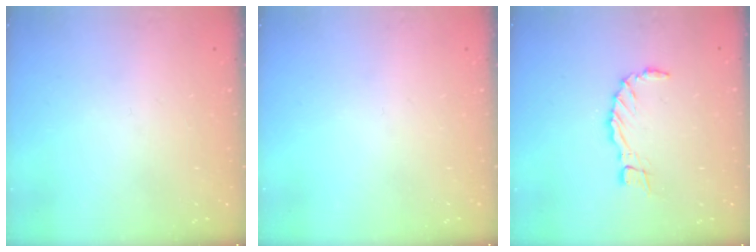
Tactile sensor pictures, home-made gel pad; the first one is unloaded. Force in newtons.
{"total": 0.0}
{"total": 5.8, "press": 5.8, "slide": 0.8}